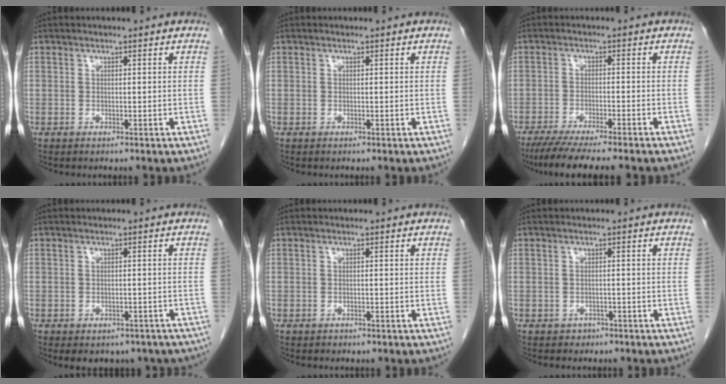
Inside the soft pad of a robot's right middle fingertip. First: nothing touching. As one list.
[{"total": 0.0}, {"total": 10.4, "force": [-8.6, -0.3, 5.7], "torque": [-0.076, -0.028, -0.134]}, {"total": 9.6, "force": [-7.4, 5.2, 3.3], "torque": [-0.044, -0.001, -0.079]}, {"total": 0.7, "force": [-0.6, 0.4, 0.2], "torque": [-0.014, -0.001, -0.007]}, {"total": 1.0, "force": [-0.8, 0.6, 0.2], "torque": [-0.019, 0.000, -0.008]}]